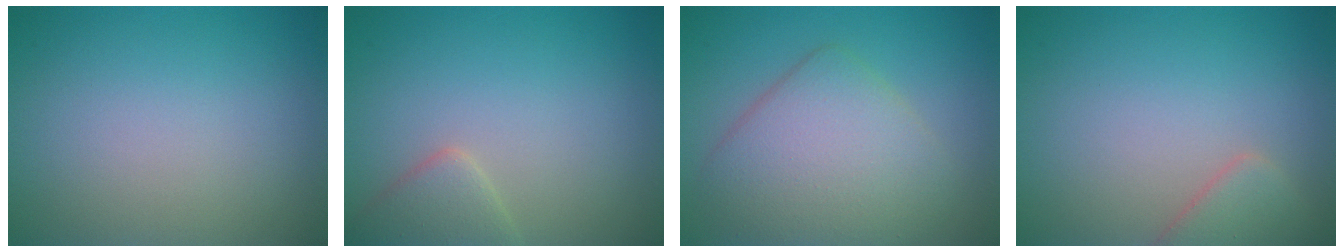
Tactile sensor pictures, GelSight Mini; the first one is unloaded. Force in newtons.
{"total": 2.4, "press": 2.4, "slide": 0.1}
{"total": 6.2, "press": 6.1, "slide": 0.5}
{"total": 2.4, "press": 2.4, "slide": 0.2}